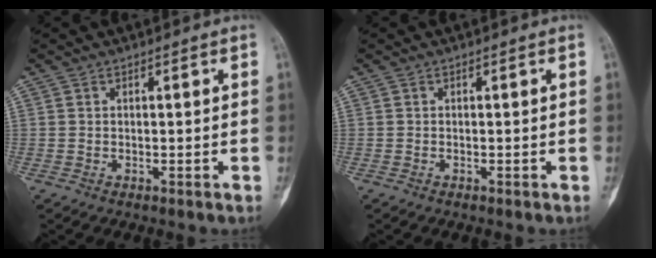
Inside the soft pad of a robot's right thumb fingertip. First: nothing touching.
{"total": 0.0}